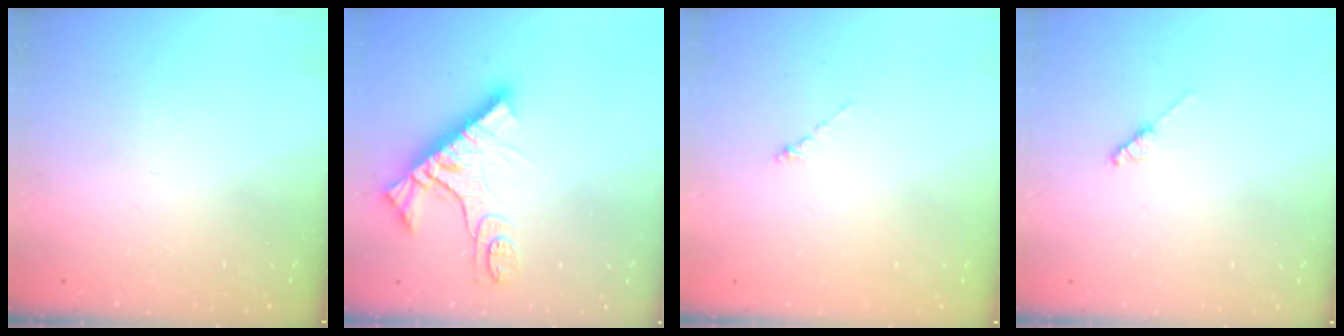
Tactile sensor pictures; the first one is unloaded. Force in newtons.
{"total": 13.6, "press": 13.5, "slide": 1.5}
{"total": 0.0}
{"total": 3.5, "press": 3.5, "slide": 0.4}